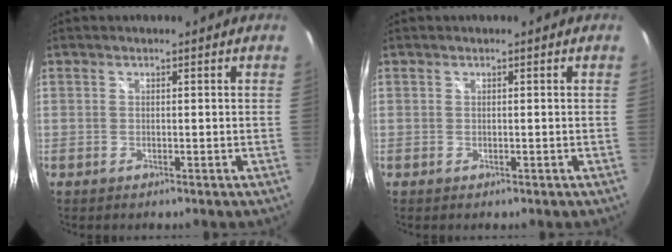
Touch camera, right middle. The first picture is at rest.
{"total": 0.0}